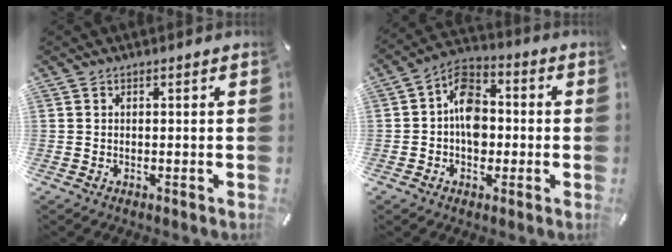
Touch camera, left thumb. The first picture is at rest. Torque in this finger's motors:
{"motor_torque": [0.05, 0.66, 0.93, -0.01, 0.07]}